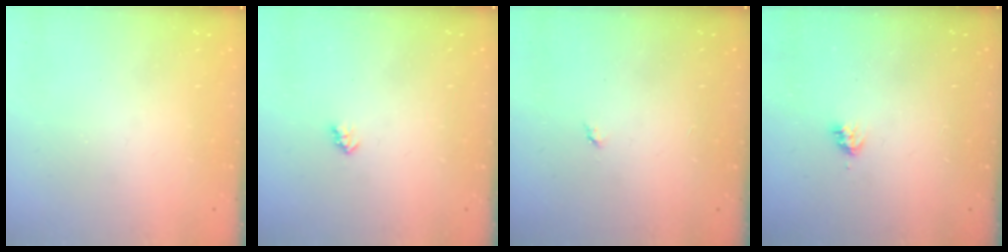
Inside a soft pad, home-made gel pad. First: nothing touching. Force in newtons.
{"total": 2.0, "press": 2.0, "slide": 0.3}
{"total": 2.8, "press": 2.8, "slide": 0.4}
{"total": 3.6, "press": 3.6, "slide": 0.5}